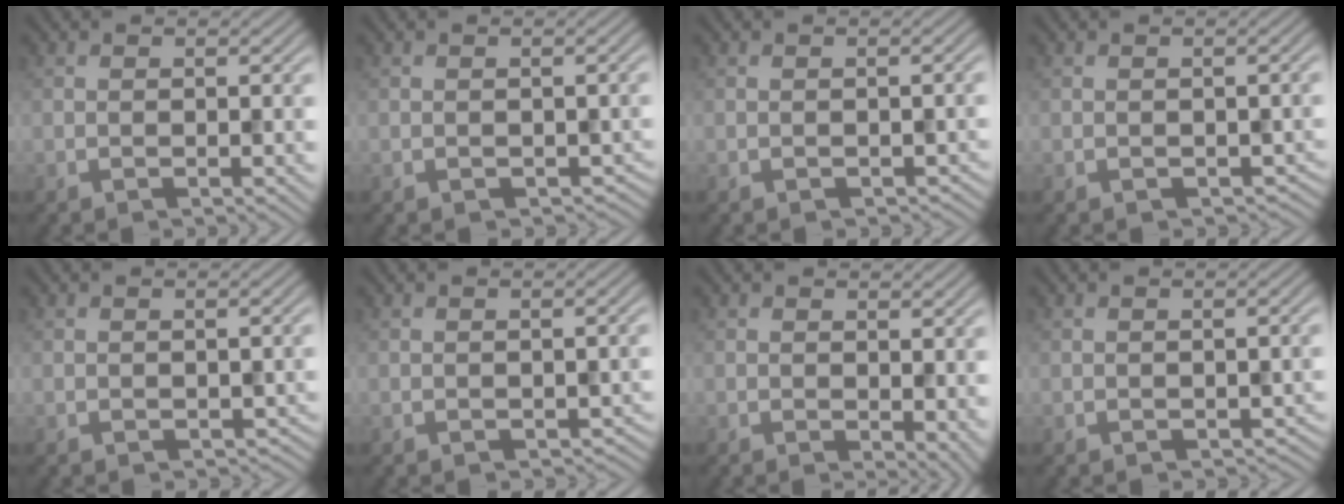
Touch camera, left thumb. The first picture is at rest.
{"total": 1.7, "force": [-0.5, 1.4, 0.8], "torque": [-0.019, -0.013, -0.006]}
{"total": 1.1, "force": [-0.6, 0.7, 0.5], "torque": [-0.011, -0.010, -0.007]}
{"total": 1.8, "force": [-0.6, 1.4, 0.9], "torque": [-0.020, -0.014, -0.007]}
{"total": 1.3, "force": [-0.5, 1.1, 0.5], "torque": [-0.015, -0.012, -0.005]}
{"total": 1.4, "force": [-0.7, 1.0, 0.7], "torque": [-0.014, -0.012, -0.006]}
{"total": 3.3, "force": [-0.1, 2.0, 2.7], "torque": [-0.032, -0.011, 0.001]}
{"total": 1.4, "force": [-0.6, 1.0, 0.7], "torque": [-0.015, -0.013, -0.006]}